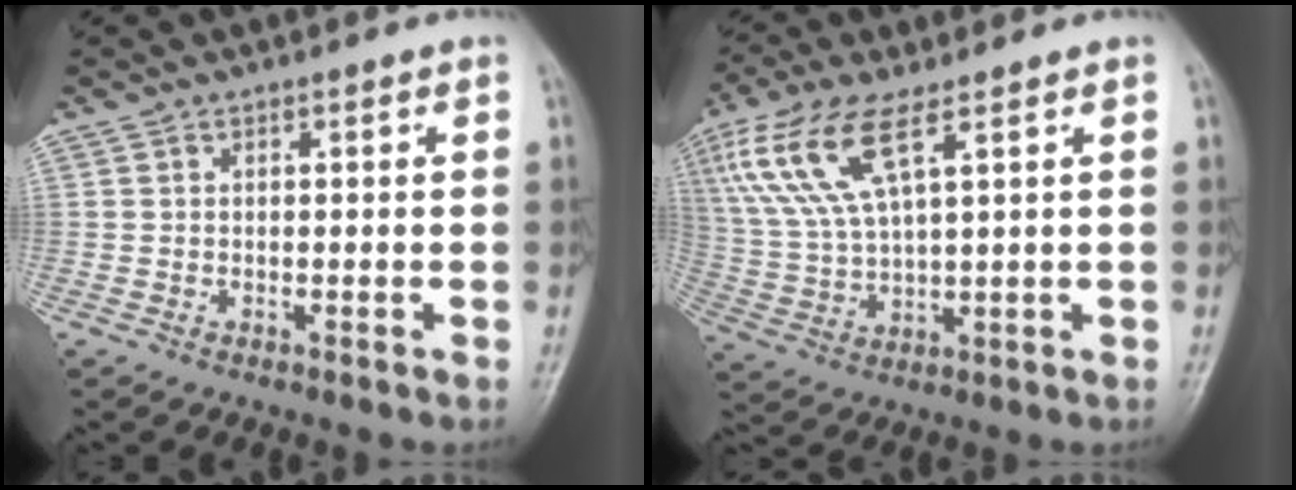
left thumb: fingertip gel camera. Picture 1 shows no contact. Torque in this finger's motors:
{"motor_torque": [0.56, 0.61, 1.69, -1.02, 0.21]}